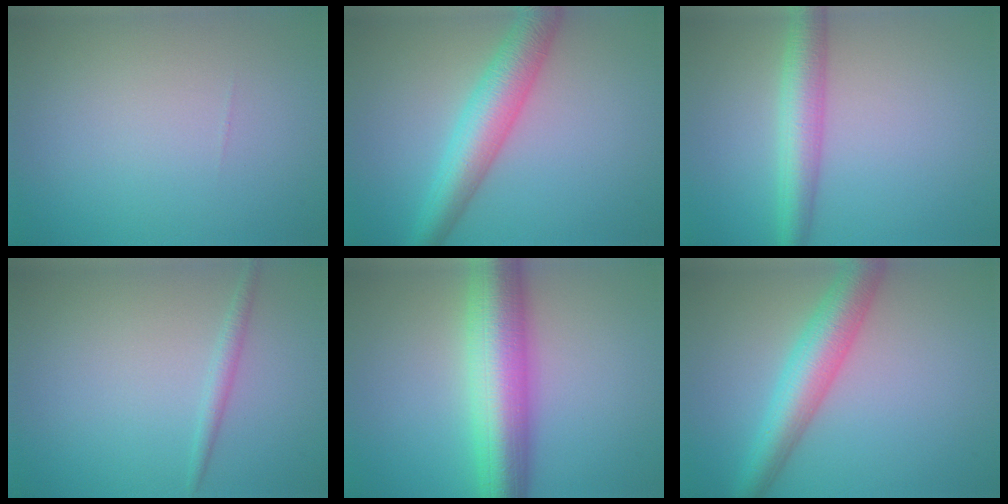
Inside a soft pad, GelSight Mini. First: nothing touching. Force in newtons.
{"total": 5.7, "press": 5.7, "slide": 0.2}
{"total": 4.1, "press": 4.1, "slide": 0.1}
{"total": 1.3, "press": 1.3, "slide": 0.0}
{"total": 8.9, "press": 8.9, "slide": 0.2}
{"total": 5.6, "press": 5.6, "slide": 0.1}